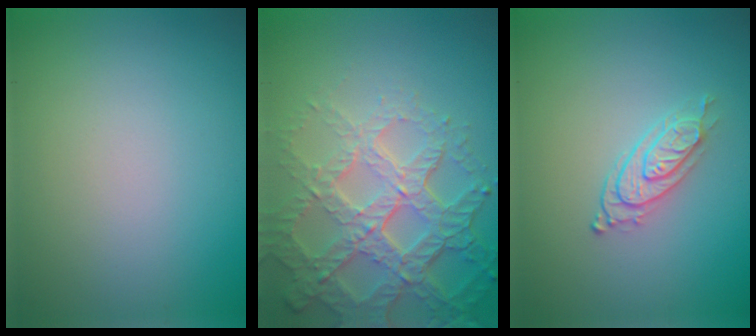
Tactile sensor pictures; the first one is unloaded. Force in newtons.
{"total": 7.3, "press": 5.1, "slide": 5.1}
{"total": 2.5, "press": 2.1, "slide": 1.4}